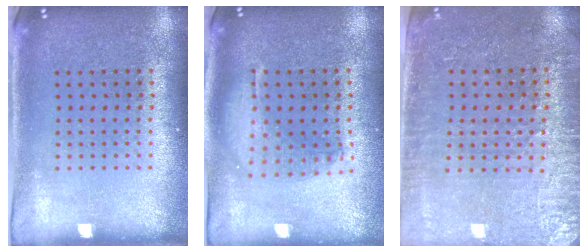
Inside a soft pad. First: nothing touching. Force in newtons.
{"total": 1.5, "press": 1.4, "slide": 0.7}
{"total": 3.3, "press": 3.0, "slide": 1.5}